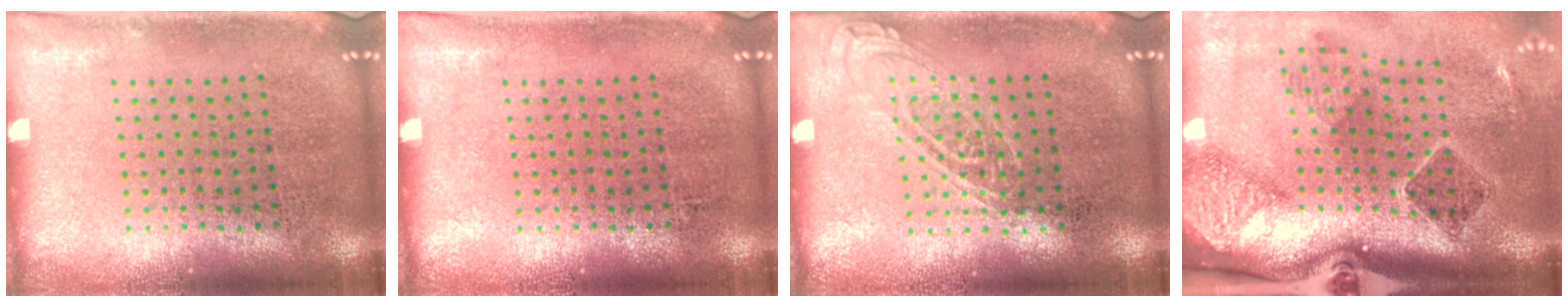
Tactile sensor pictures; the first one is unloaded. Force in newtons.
{"total": 0.0}
{"total": 1.1, "press": 1.0, "slide": 0.3}
{"total": 2.5, "press": 1.7, "slide": 1.8}